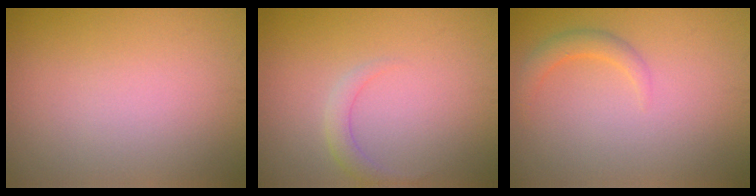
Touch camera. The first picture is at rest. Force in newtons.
{"total": 1.5, "press": 1.5, "slide": 0.1}
{"total": 1.7, "press": 1.7, "slide": 0.2}